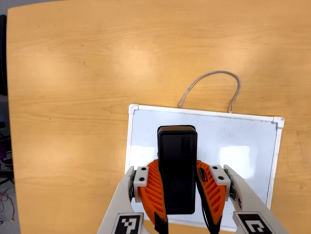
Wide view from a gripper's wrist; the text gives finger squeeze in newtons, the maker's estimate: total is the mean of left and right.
{"total": 8.7, "left": 7.5, "right": 10.0}